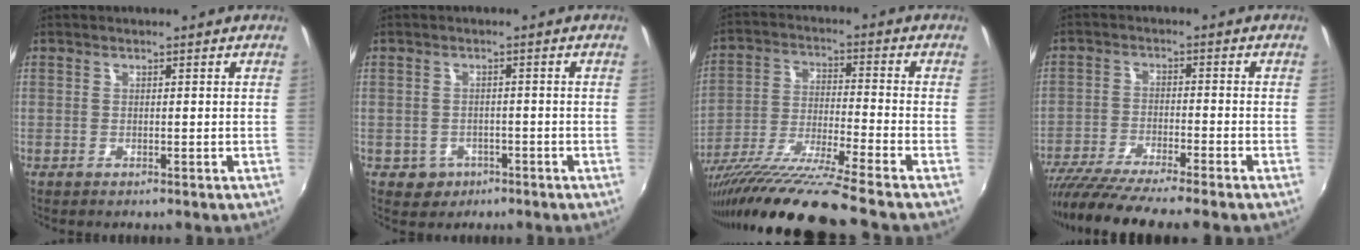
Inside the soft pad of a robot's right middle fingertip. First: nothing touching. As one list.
[{"total": 3.8, "force": [-1.5, 3.3, 0.9], "torque": [-0.030, 0.002, -0.015]}, {"total": 16.4, "force": [-13.3, -2.0, 9.3], "torque": [-0.173, -0.041, -0.241]}, {"total": 11.5, "force": [-9.9, -0.6, 5.8], "torque": [-0.122, -0.038, -0.170]}]